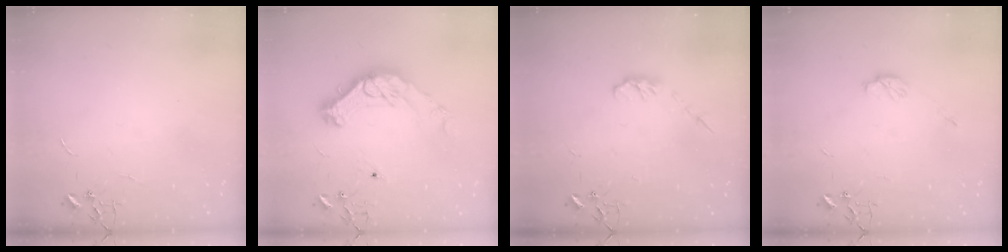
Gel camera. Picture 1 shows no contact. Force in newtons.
{"total": 17.2, "press": 17.1, "slide": 1.8}
{"total": 5.8, "press": 5.8, "slide": 0.4}
{"total": 5.5, "press": 5.5, "slide": 0.4}